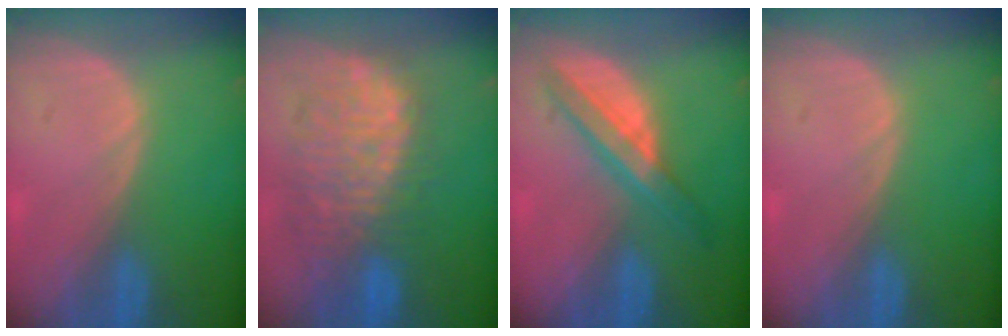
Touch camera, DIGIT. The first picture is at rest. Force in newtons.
{"total": 11.0, "press": 10.2, "slide": 4.1}
{"total": 5.9, "press": 5.9, "slide": 0.1}
{"total": 0.0}